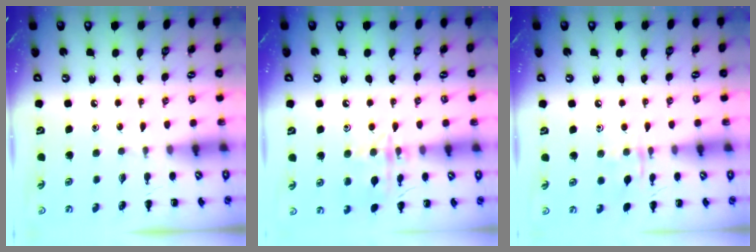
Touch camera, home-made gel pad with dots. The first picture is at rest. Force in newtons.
{"total": 11.8, "press": 11.8, "slide": 0.5}
{"total": 7.1, "press": 7.0, "slide": 1.2}